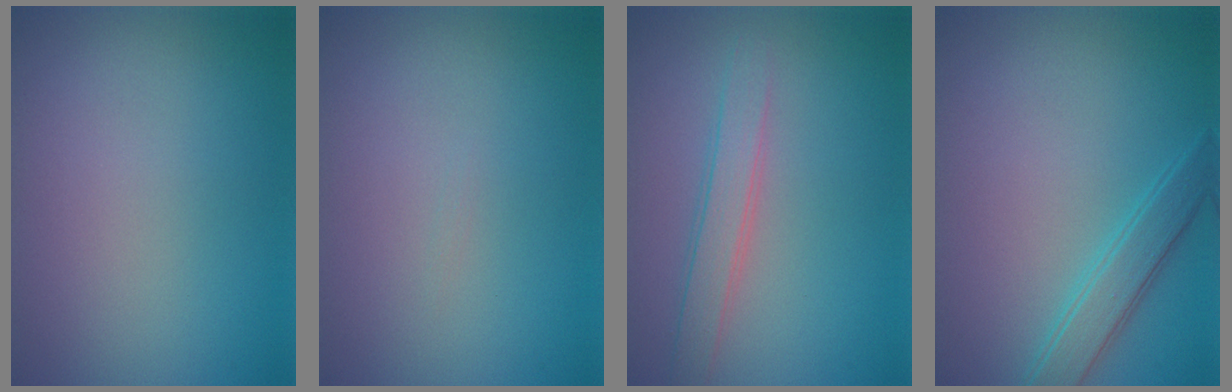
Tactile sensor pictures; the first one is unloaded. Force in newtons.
{"total": 0.0}
{"total": 2.4, "press": 2.4, "slide": 0.1}
{"total": 2.8, "press": 2.8, "slide": 0.2}